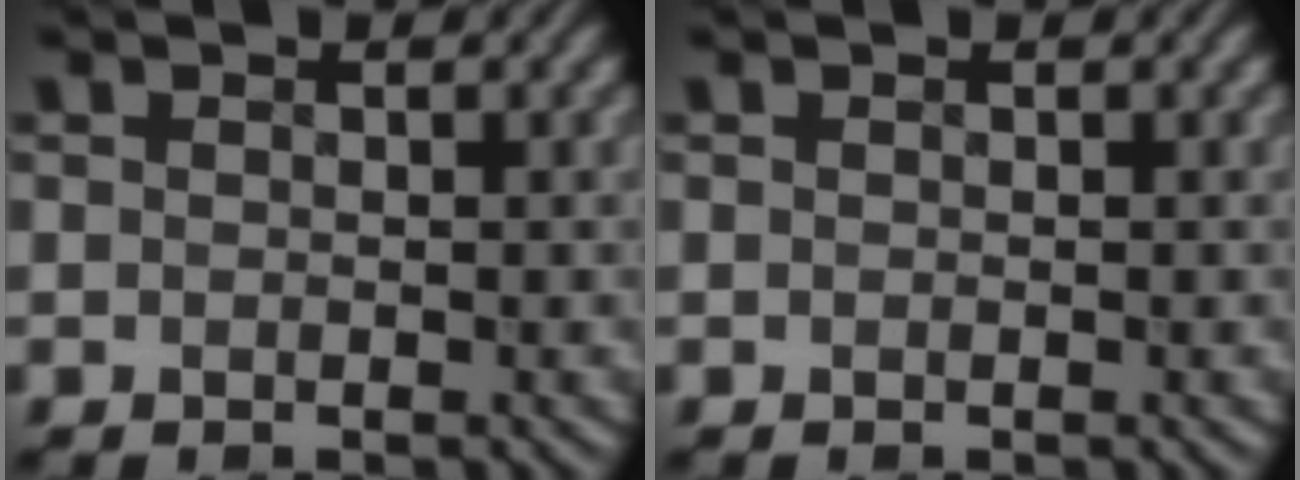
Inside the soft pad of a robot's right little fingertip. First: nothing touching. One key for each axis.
{"total": 0.0}